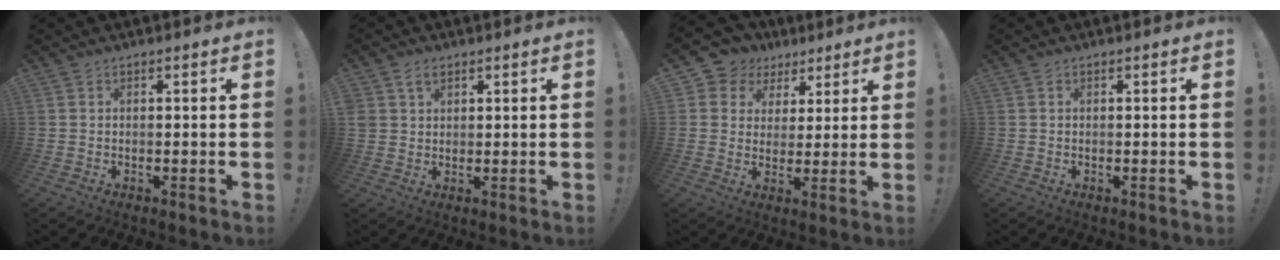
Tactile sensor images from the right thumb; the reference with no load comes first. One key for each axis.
{"total": 3.7, "fx": 2.0, "fy": 2.8, "fz": 1.3, "tx": -0.022, "ty": -0.002, "tz": 0.038}
{"total": 7.5, "fx": 3.2, "fy": 6.6, "fz": 1.5, "tx": -0.023, "ty": -0.018, "tz": 0.066}
{"total": 0.0}